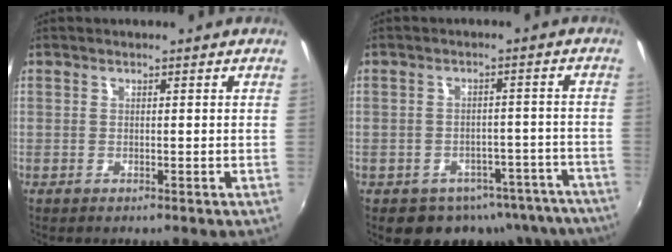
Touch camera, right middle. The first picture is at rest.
{"total": 14.2, "force": [-10.5, 8.3, 4.6], "torque": [-0.083, 0.017, -0.099]}